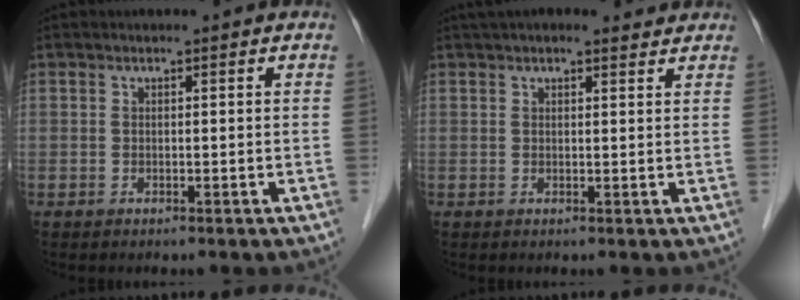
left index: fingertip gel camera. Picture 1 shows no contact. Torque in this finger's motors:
{"motor_torque": [0.95, -0.88, 0.30, 0.02]}